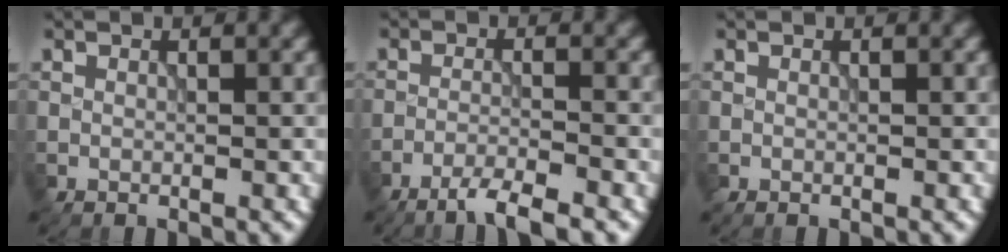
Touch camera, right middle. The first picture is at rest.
{"total": 3.3, "force": [-2.7, 0.3, 2.0], "torque": [-0.029, 0.002, -0.058]}
{"total": 0.0}